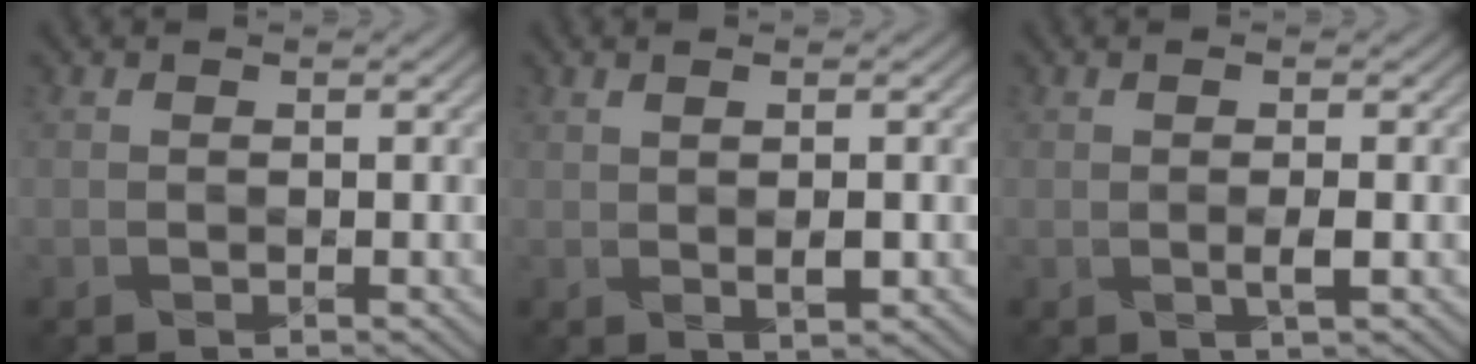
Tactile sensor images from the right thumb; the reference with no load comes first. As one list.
[{"total": 1.9, "force": [0.5, 0.2, 1.8], "torque": [-0.036, 0.003, 0.015]}, {"total": 1.5, "force": [-0.1, 0.1, 1.5], "torque": [-0.029, 0.001, -0.003]}]